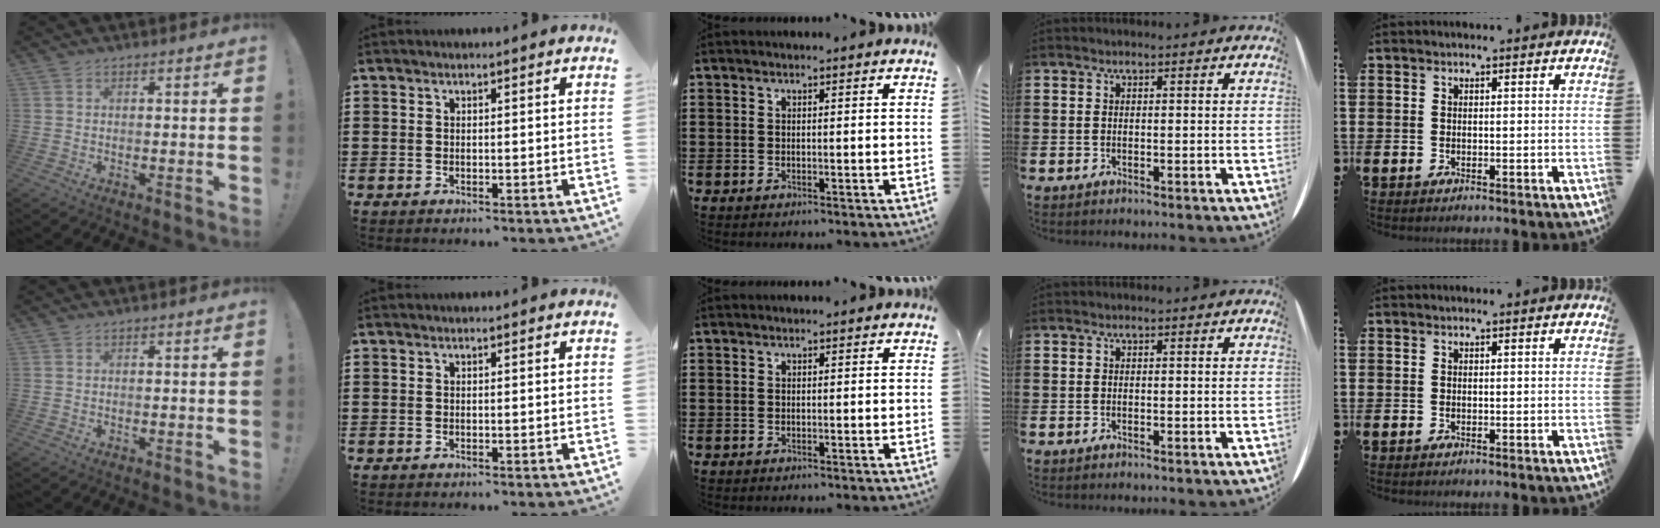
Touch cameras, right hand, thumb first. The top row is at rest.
{}